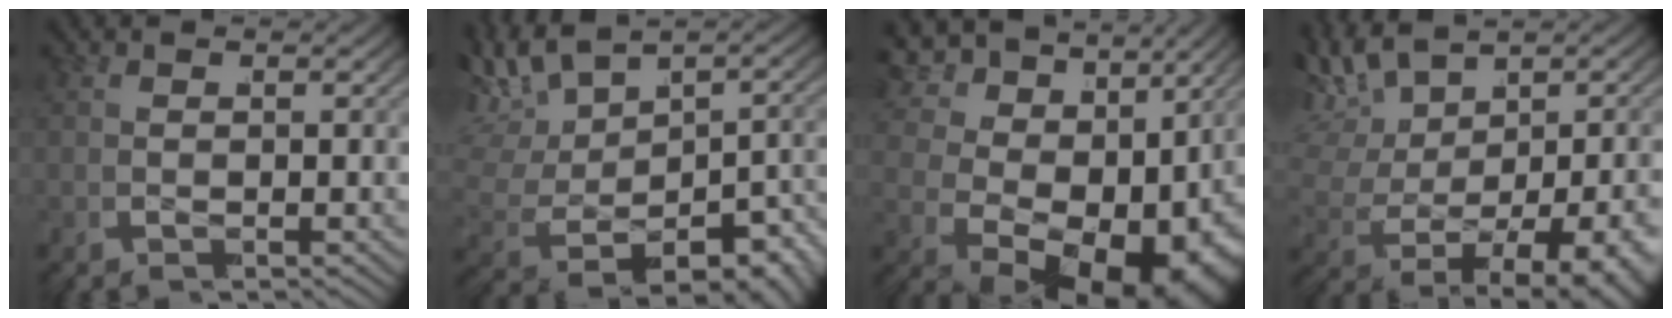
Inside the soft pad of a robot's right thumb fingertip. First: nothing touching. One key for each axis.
{"total": 8.7, "fx": 0.0, "fy": 6.0, "fz": 6.3, "tx": -0.149, "ty": -0.022, "tz": 0.014}
{"total": 15.3, "fx": -0.9, "fy": 10.5, "fz": 11.1, "tx": -0.207, "ty": -0.024, "tz": -0.010}
{"total": 9.8, "fx": -0.9, "fy": 6.1, "fz": 7.7, "tx": -0.165, "ty": -0.026, "tz": 0.004}